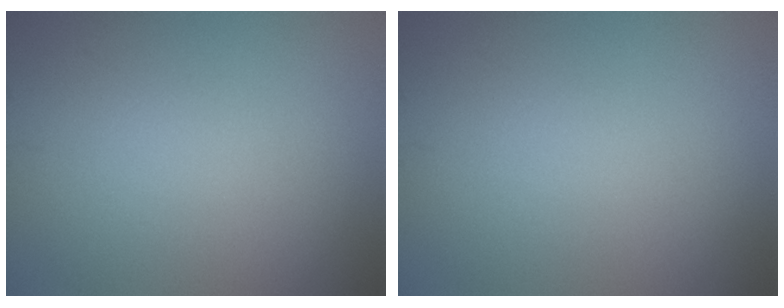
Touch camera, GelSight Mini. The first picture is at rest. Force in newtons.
{"total": 0.0}